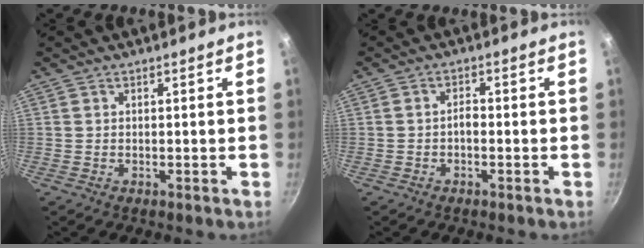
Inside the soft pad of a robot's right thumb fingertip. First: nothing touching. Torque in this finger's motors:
{"motor_torque": [1.01, 0.24, 0.54, 0.04, -0.01]}